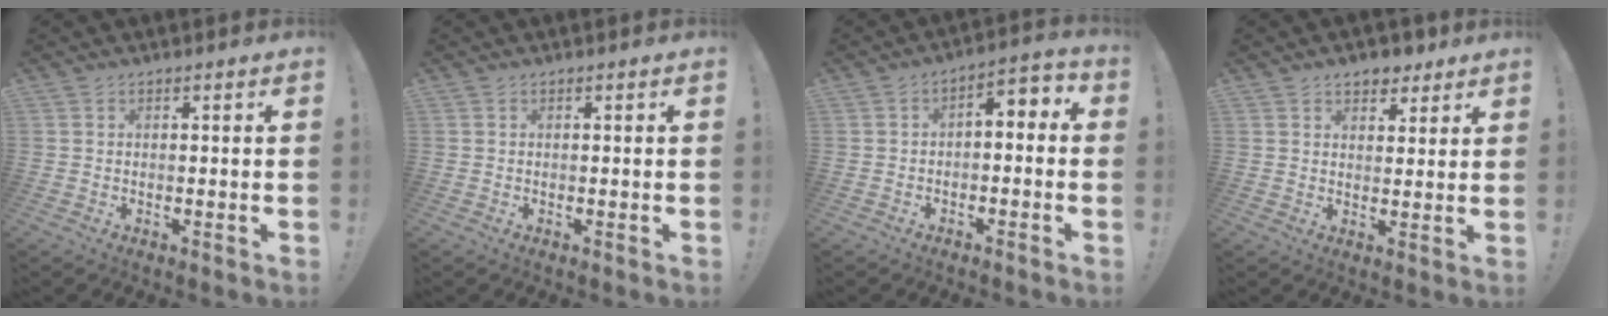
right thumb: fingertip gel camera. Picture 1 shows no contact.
{"total": 0.0}
{"total": 4.2, "force": [-2.4, 2.3, 2.7], "torque": [-0.029, 0.009, -0.045]}
{"total": 5.9, "force": [4.2, 3.6, 2.0], "torque": [-0.007, -0.023, 0.073]}